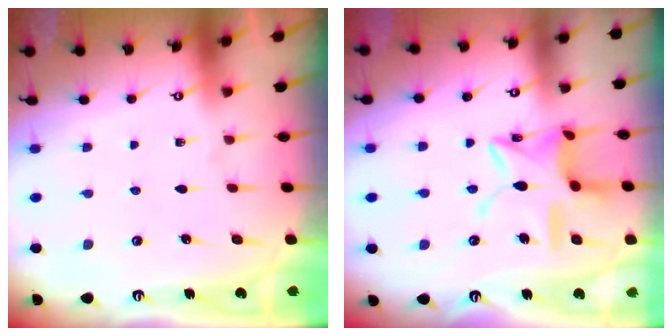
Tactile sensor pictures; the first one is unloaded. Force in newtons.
{"total": 11.3, "press": 11.2, "slide": 0.7}